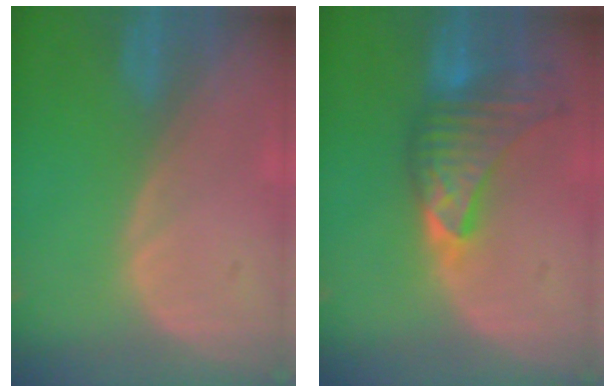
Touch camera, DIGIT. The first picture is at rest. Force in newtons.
{"total": 8.6, "press": 8.3, "slide": 2.1}